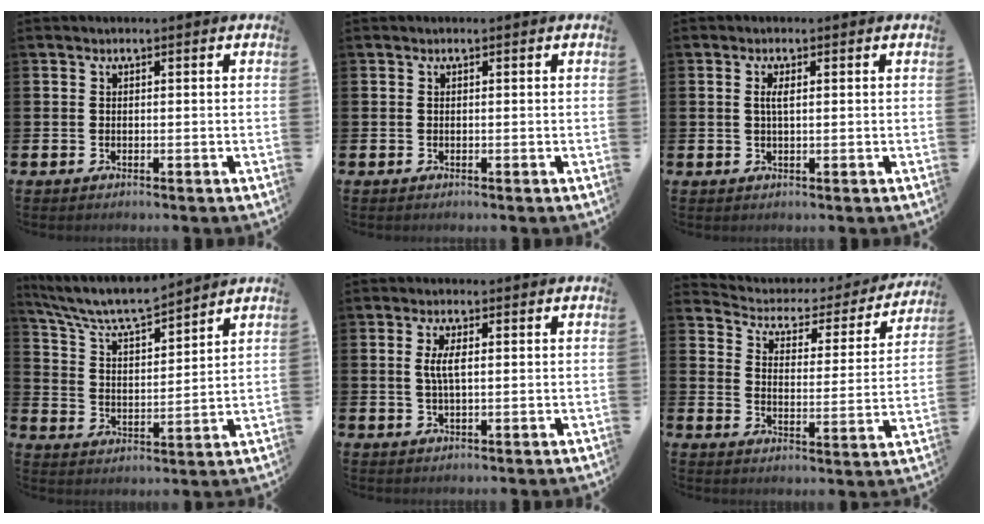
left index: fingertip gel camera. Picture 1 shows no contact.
{"total": 0.0}
{"total": 1.5, "force": [0.5, 0.4, 1.4], "torque": [-0.027, 0.004, 0.006]}
{"total": 7.3, "force": [6.8, 1.0, 2.5], "torque": [-0.084, -0.042, 0.119]}
{"total": 3.1, "force": [0.7, 1.0, 2.8], "torque": [-0.058, 0.005, 0.010]}
{"total": 3.9, "force": [3.4, 1.9, 0.8], "torque": [-0.043, -0.031, 0.048]}